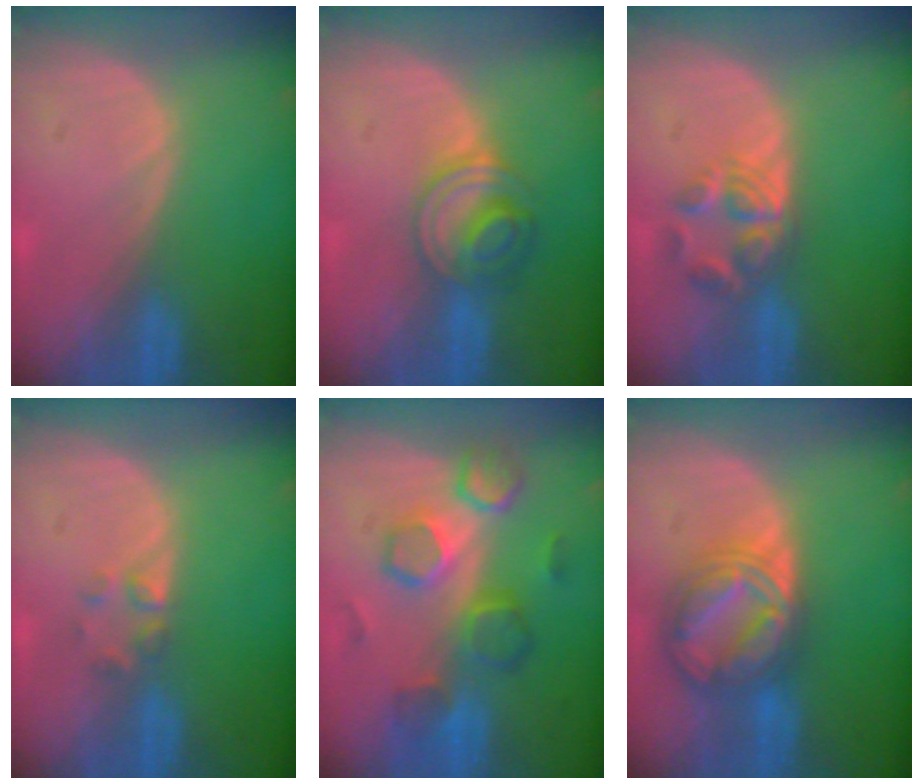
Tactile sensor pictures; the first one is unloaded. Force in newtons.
{"total": 5.6, "press": 5.6, "slide": 0.6}
{"total": 5.8, "press": 4.7, "slide": 3.4}
{"total": 2.0, "press": 2.0, "slide": 0.2}
{"total": 8.4, "press": 8.3, "slide": 1.4}
{"total": 8.9, "press": 8.8, "slide": 0.8}